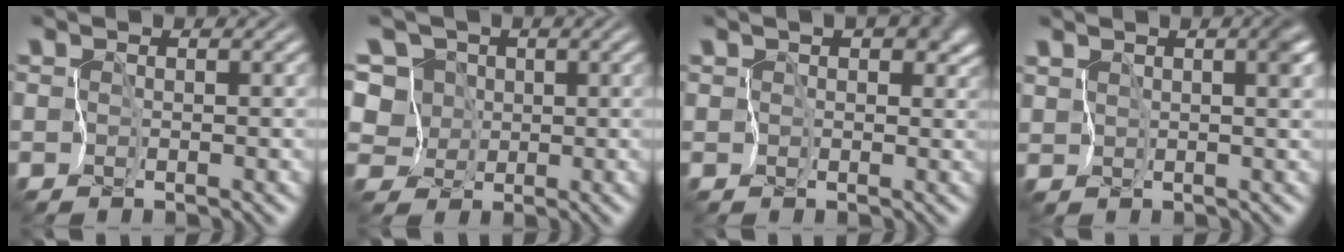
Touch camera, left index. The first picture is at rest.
{"total": 9.1, "force": [3.7, 7.3, 4.0], "torque": [-0.083, 0.049, 0.029]}
{"total": 4.9, "force": [2.0, 3.3, 3.1], "torque": [-0.025, 0.018, 0.010]}
{"total": 3.2, "force": [1.2, 1.3, 2.7], "torque": [-0.036, 0.005, 0.021]}